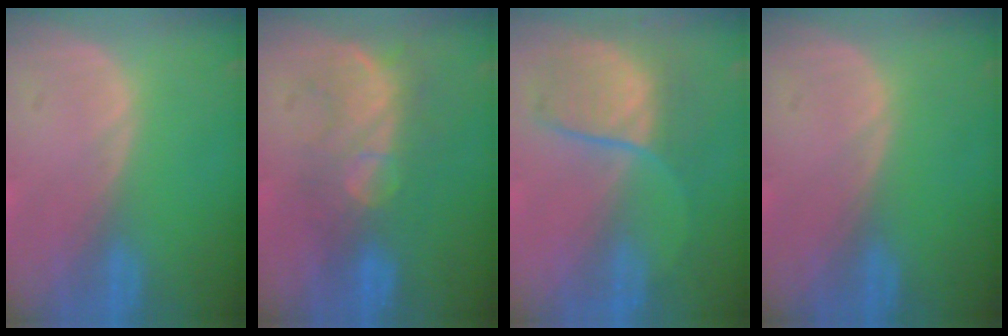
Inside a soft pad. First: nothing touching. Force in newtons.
{"total": 8.1, "press": 7.7, "slide": 2.5}
{"total": 7.2, "press": 7.2, "slide": 0.3}
{"total": 0.0}